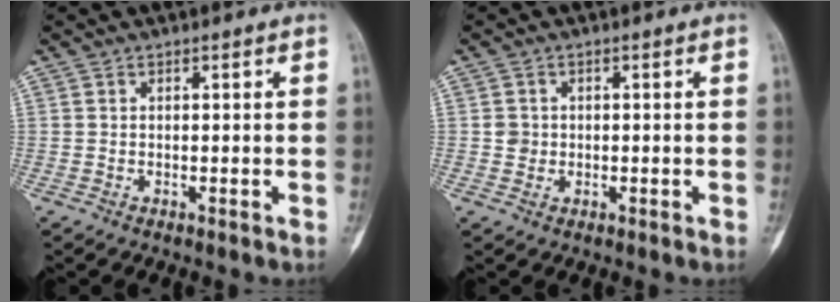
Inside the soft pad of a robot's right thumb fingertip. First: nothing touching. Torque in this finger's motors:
{"motor_torque": [0.69, 0.13, 0.03, -0.11, 0.10]}